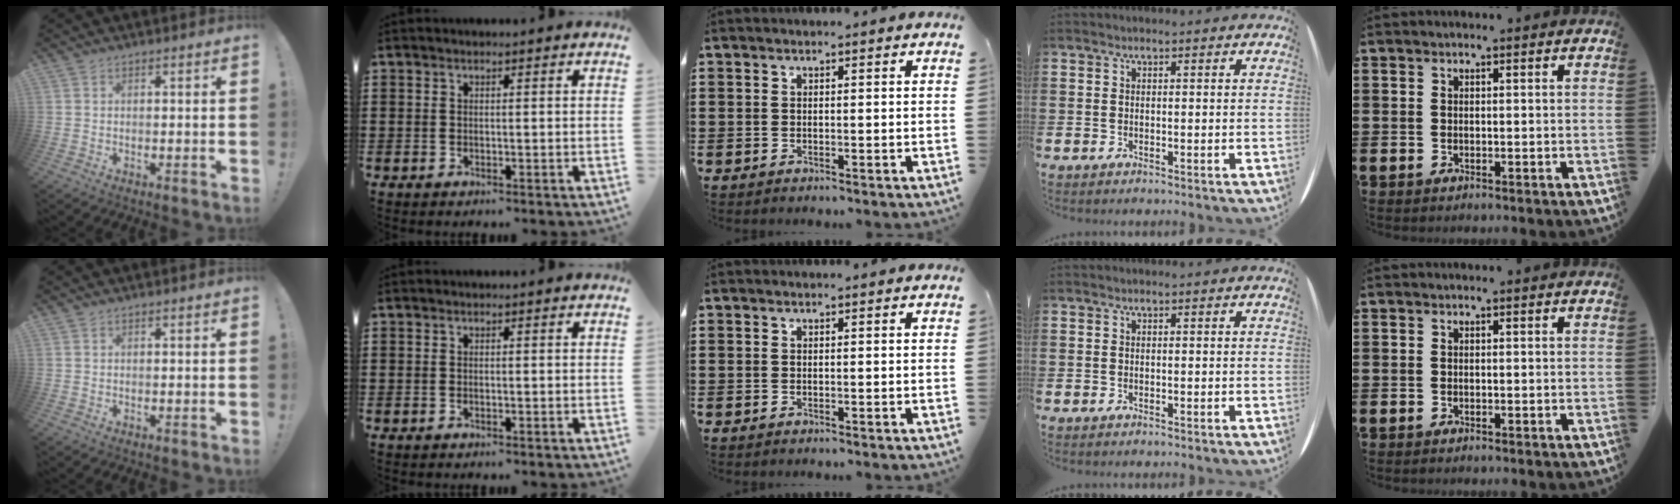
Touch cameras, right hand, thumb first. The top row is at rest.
{}